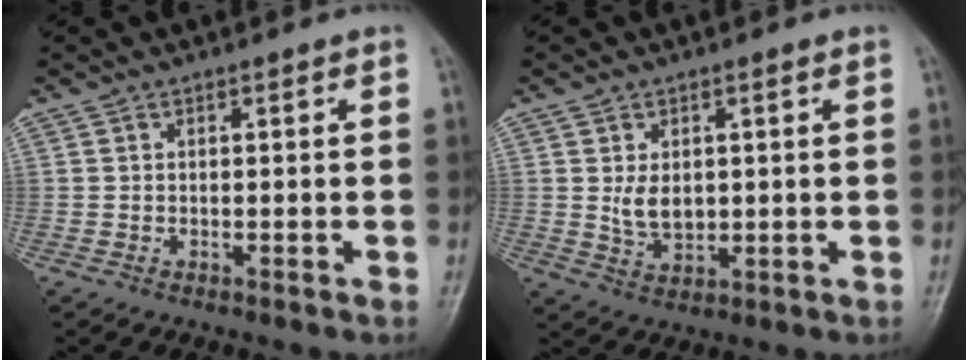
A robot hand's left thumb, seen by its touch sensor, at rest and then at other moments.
{"total": 4.8, "force": [0.7, 3.3, 3.5], "torque": [-0.047, -0.012, 0.021]}